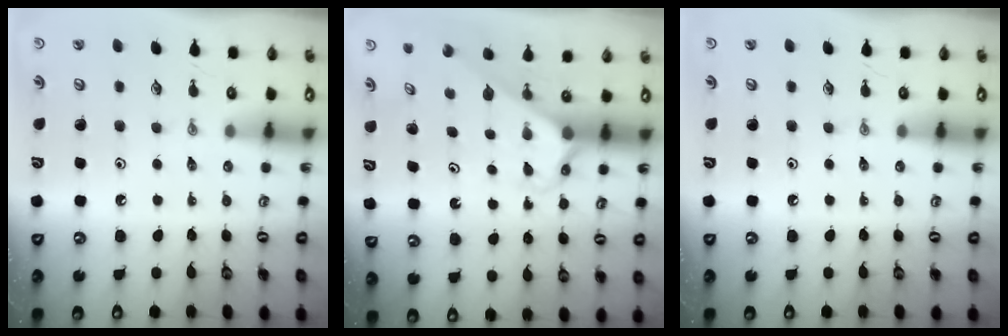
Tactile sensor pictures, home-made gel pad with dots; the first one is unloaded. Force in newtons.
{"total": 2.6, "press": 2.6, "slide": 0.2}
{"total": 0.0}